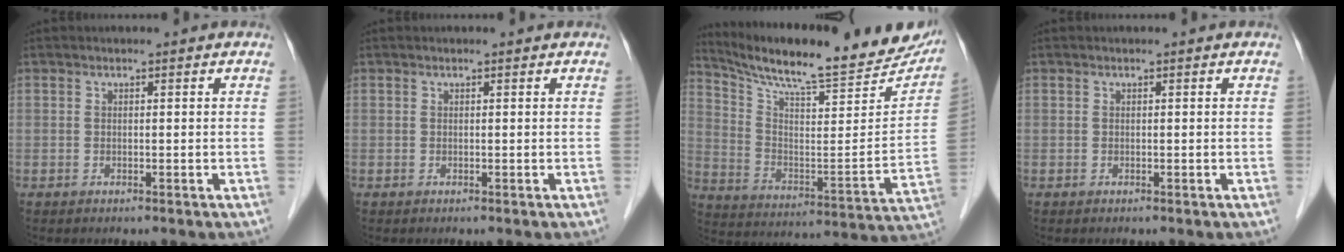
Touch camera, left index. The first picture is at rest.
{"total": 0.0}
{"total": 25.8, "force": [22.8, 4.0, 11.3], "torque": [-0.187, -0.054, 0.321]}
{"total": 0.0}